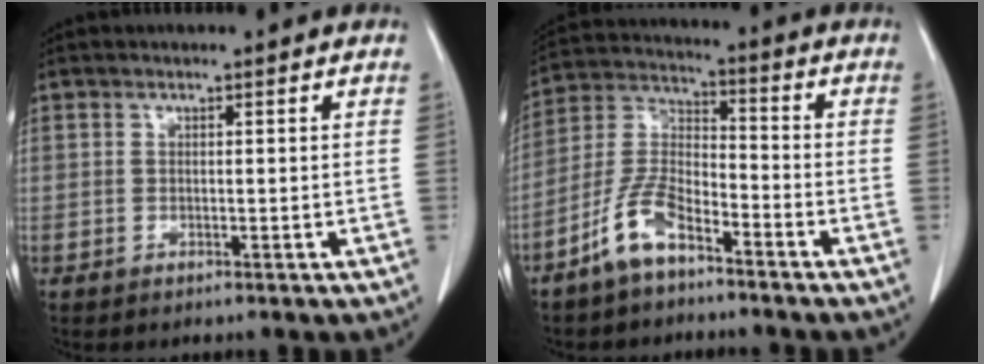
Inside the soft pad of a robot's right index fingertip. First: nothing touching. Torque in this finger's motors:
{"motor_torque": [0.16, -0.19, -0.01, -0.03]}